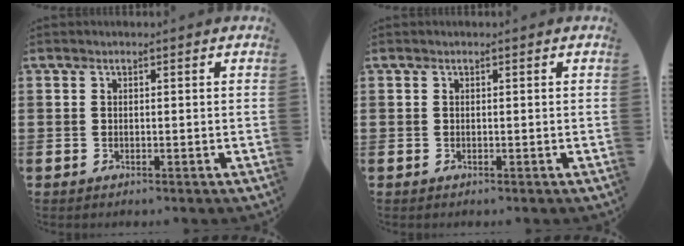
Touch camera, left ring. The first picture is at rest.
{"total": 0.0}